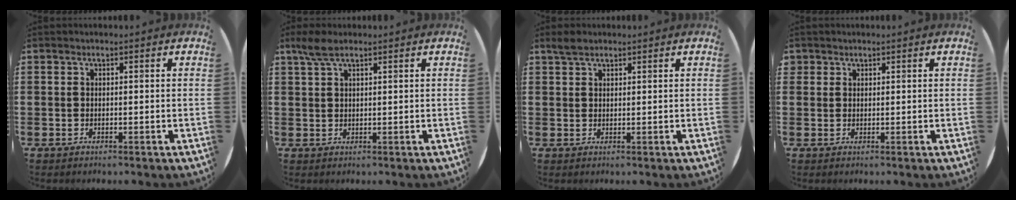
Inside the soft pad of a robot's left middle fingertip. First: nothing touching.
{"total": 2.8, "force": [2.0, 0.7, 1.8], "torque": [-0.040, 0.004, 0.037]}
{"total": 1.9, "force": [1.7, 0.7, 0.6], "torque": [-0.007, 0.002, 0.031]}
{"total": 1.0, "force": [0.8, 0.5, 0.0], "torque": [-0.002, 0.002, 0.018]}